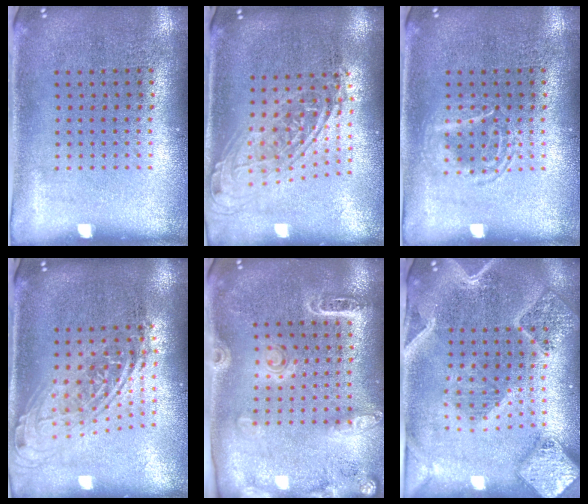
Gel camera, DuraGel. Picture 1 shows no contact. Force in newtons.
{"total": 1.8, "press": 1.4, "slide": 1.2}
{"total": 1.7, "press": 1.7, "slide": 0.2}
{"total": 1.9, "press": 1.4, "slide": 1.2}
{"total": 1.8, "press": 1.7, "slide": 0.4}
{"total": 2.9, "press": 2.5, "slide": 1.4}